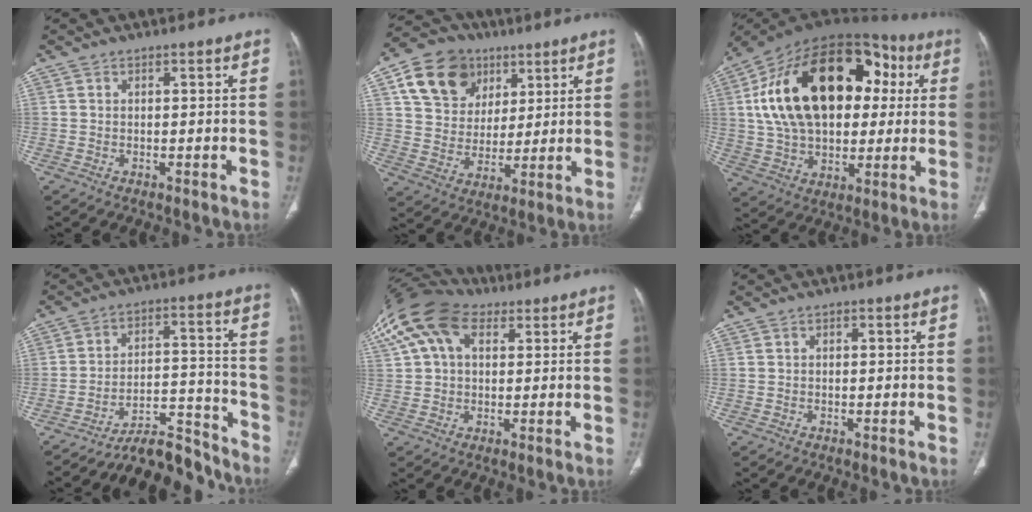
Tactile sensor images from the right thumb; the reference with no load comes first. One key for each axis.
{"total": 15.3, "fx": 7.0, "fy": 11.9, "fz": 6.6, "tx": -0.089, "ty": -0.007, "tz": 0.126}
{"total": 30.5, "fx": 6.0, "fy": 18.8, "fz": 23.3, "tx": -0.392, "ty": 0.040, "tz": 0.102}
{"total": 10.9, "fx": -10.4, "fy": 2.6, "fz": 1.6, "tx": -0.006, "ty": 0.119, "tz": -0.172}
{"total": 18.0, "fx": 8.2, "fy": 11.2, "fz": 11.5, "tx": -0.264, "ty": 0.046, "tz": 0.151}
{"total": 0.6, "fx": 0.1, "fy": 0.4, "fz": 0.4, "tx": -0.006, "ty": 0.002, "tz": 0.001}